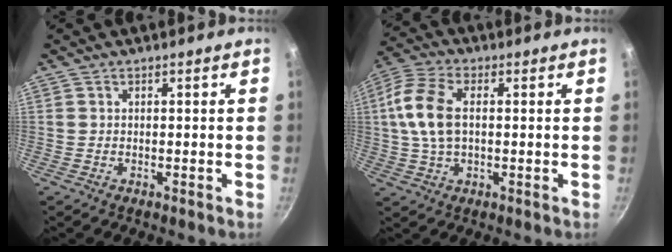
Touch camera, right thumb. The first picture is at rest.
{"total": 10.6, "force": [1.1, 6.1, 8.6], "torque": [-0.177, 0.019, 0.012]}